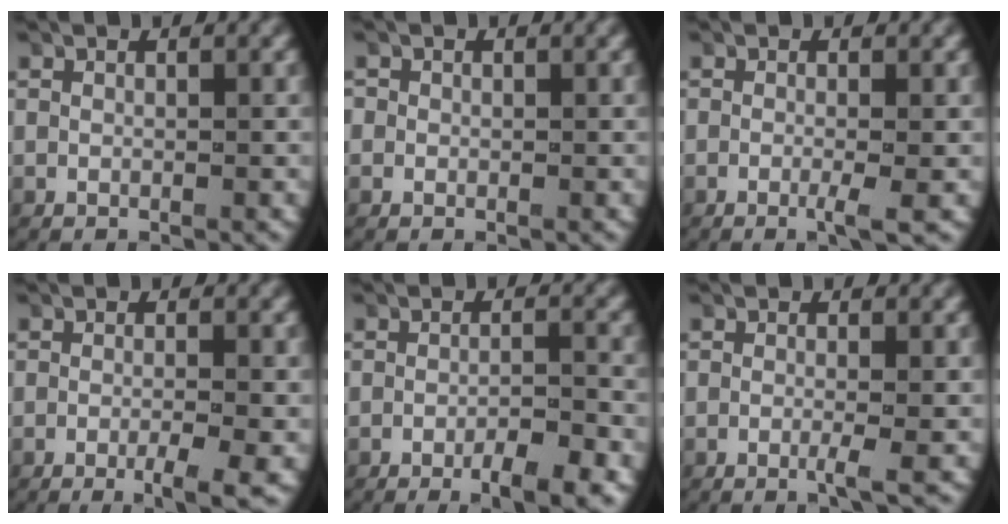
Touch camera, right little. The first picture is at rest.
{"total": 1.2, "force": [-0.1, 1.2, 0.1], "torque": [-0.011, -0.007, -0.002]}
{"total": 1.8, "force": [-0.6, 0.1, 1.7], "torque": [-0.026, 0.000, -0.017]}
{"total": 3.2, "force": [-1.7, 0.3, 2.7], "torque": [-0.033, -0.001, -0.033]}
{"total": 3.6, "force": [-2.3, 0.8, 2.7], "torque": [-0.031, 0.003, -0.045]}
{"total": 1.5, "force": [-0.6, 0.0, 1.4], "torque": [-0.022, 0.000, -0.016]}